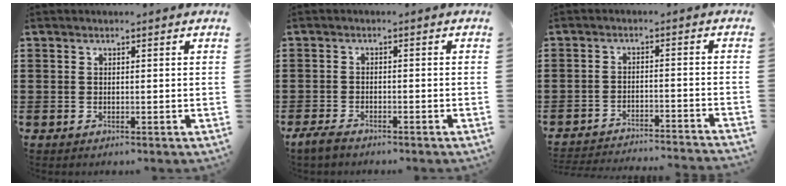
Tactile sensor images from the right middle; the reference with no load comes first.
{"total": 2.2, "force": [-1.7, 0.6, 1.2], "torque": [-0.038, -0.004, -0.037]}
{"total": 3.4, "force": [-3.3, -0.3, 0.5], "torque": [-0.012, -0.003, -0.070]}